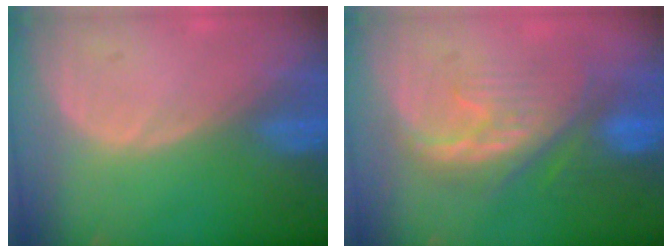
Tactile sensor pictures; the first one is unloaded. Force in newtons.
{"total": 8.9, "press": 8.4, "slide": 2.8}